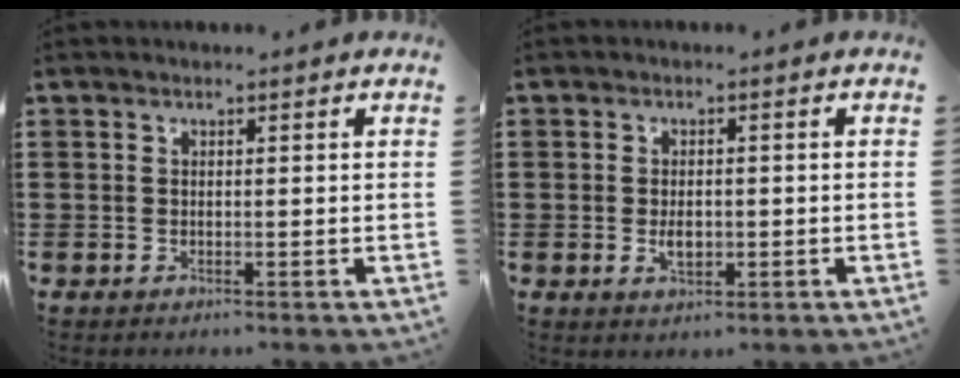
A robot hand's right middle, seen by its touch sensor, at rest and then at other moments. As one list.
[{"total": 2.5, "force": [-0.4, 1.4, 2.1], "torque": [-0.032, -0.006, -0.007]}]